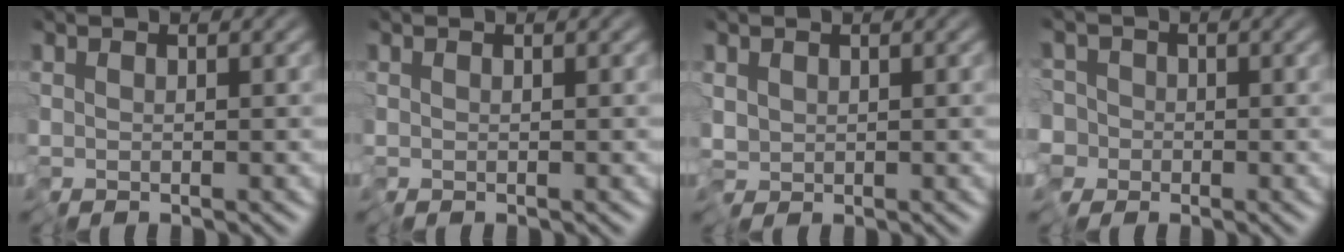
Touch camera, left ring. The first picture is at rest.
{"total": 0.0}
{"total": 1.3, "force": [-0.2, 1.1, 0.6], "torque": [-0.019, -0.001, -0.007]}
{"total": 3.7, "force": [-1.2, 3.5, 0.6], "torque": [0.002, 0.015, -0.046]}